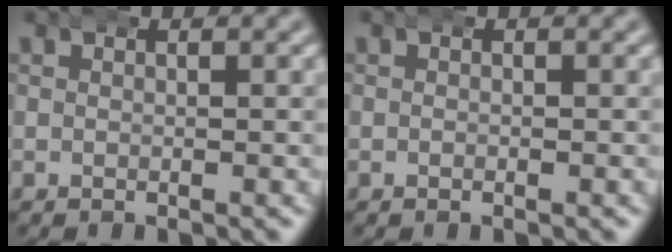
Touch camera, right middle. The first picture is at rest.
{"total": 0.0}